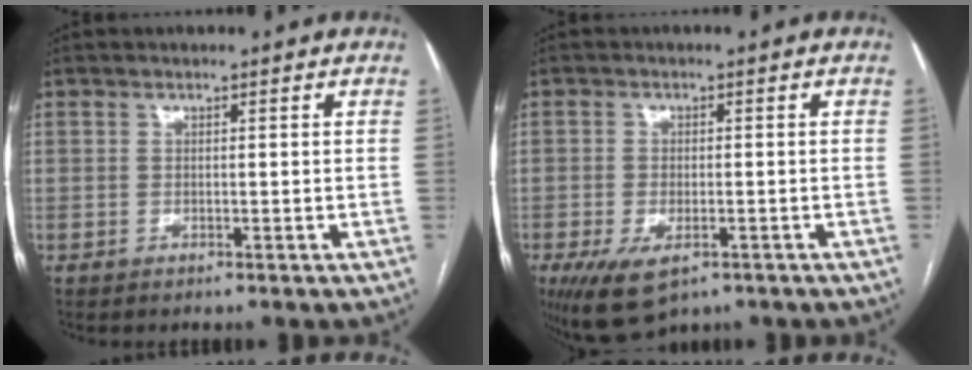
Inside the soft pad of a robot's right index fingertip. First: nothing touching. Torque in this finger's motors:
{"motor_torque": [0.96, -0.66, 0.47, 0.08]}